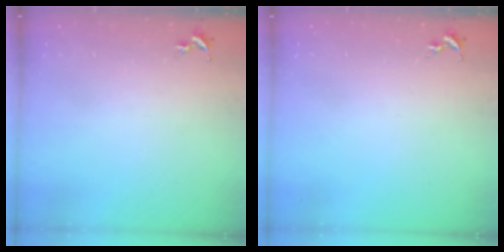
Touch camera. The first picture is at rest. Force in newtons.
{"total": 0.0}